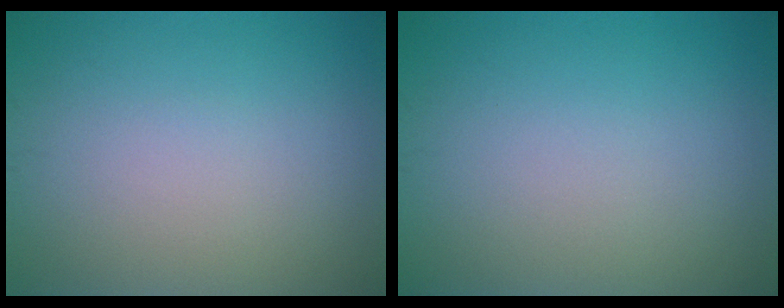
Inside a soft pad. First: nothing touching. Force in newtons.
{"total": 0.0}